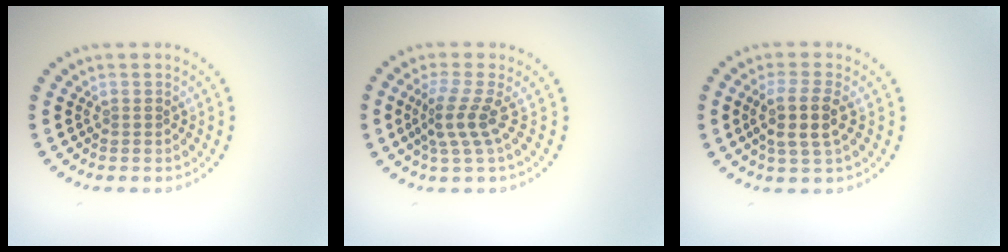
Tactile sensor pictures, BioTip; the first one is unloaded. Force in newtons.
{"total": 2.9, "press": 2.0, "slide": 2.1}
{"total": 3.2, "press": 2.9, "slide": 1.5}